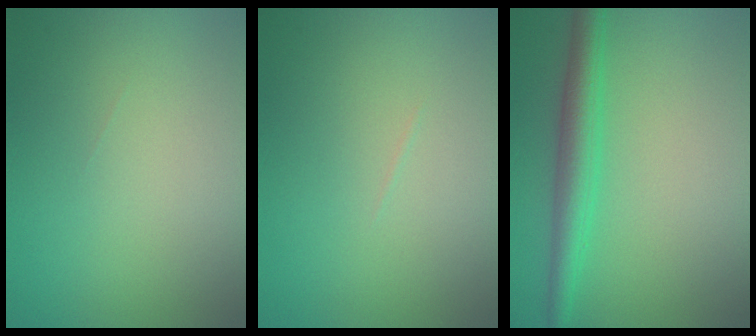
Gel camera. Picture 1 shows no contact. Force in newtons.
{"total": 0.0}
{"total": 3.7, "press": 3.7, "slide": 0.1}